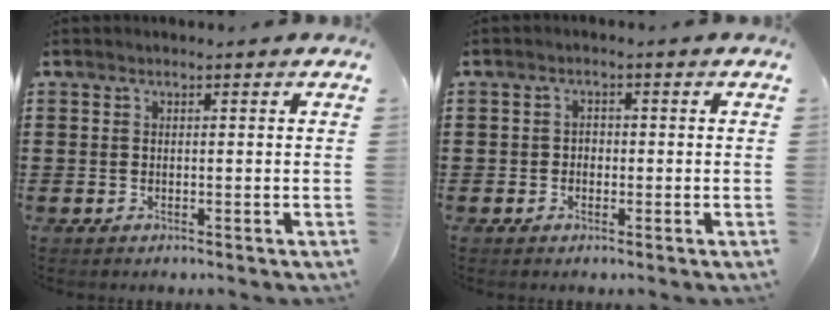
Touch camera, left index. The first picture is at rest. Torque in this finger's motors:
{"motor_torque": [-0.24, -0.02, -0.08, -0.01]}